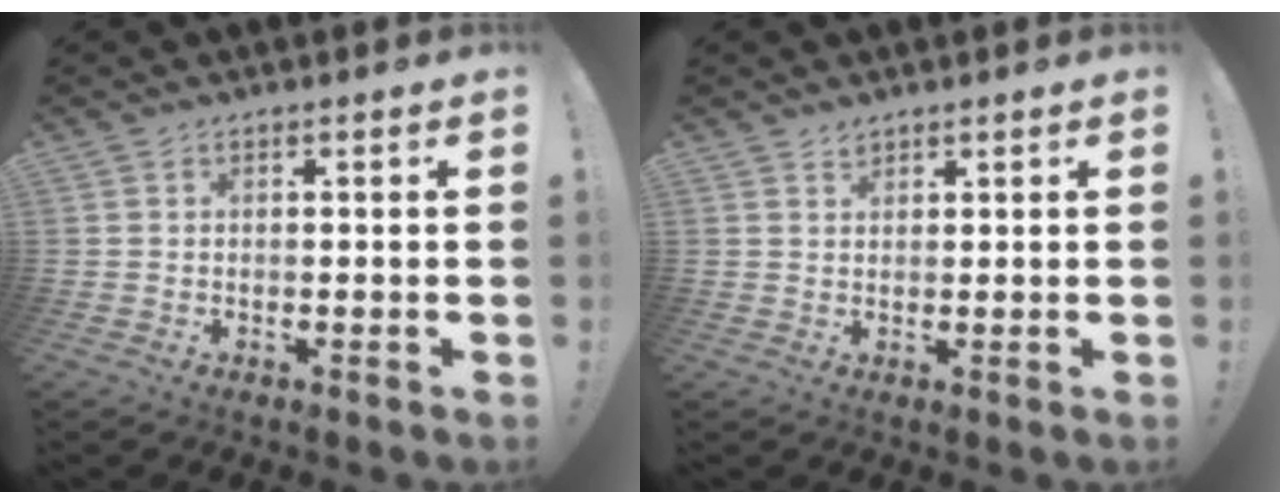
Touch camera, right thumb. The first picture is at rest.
{"total": 1.6, "force": [1.3, 0.7, 0.3], "torque": [0.004, -0.009, 0.024]}